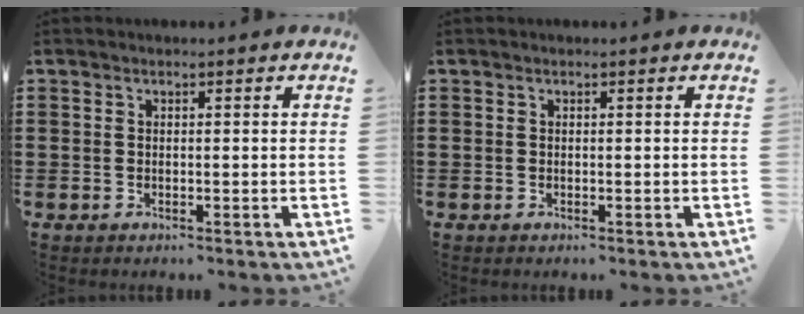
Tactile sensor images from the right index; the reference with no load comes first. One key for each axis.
{"total": 0.0}